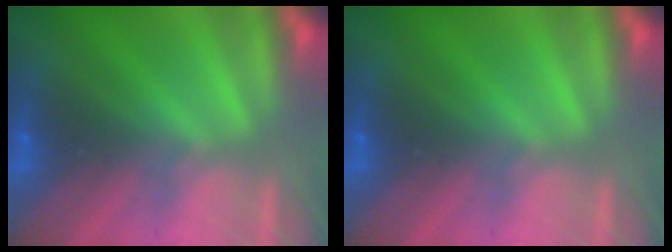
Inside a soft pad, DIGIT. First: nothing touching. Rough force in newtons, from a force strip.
{"total": 0.0}